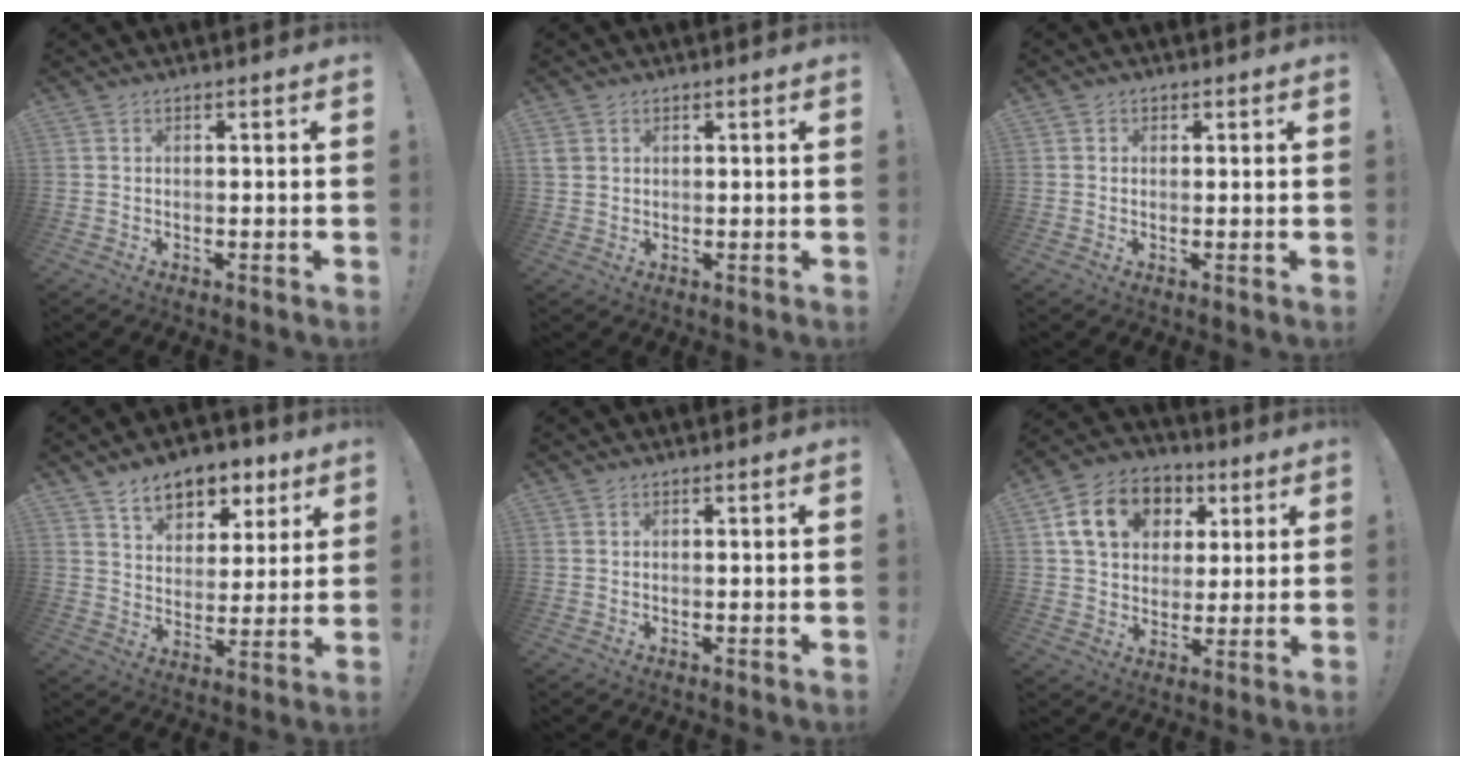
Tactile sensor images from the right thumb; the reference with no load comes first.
{"total": 2.4, "force": [1.2, 1.8, 0.8], "torque": [-0.011, -0.004, 0.024]}
{"total": 1.1, "force": [0.3, 1.1, 0.2], "torque": [0.001, 0.001, 0.004]}
{"total": 10.6, "force": [6.9, 6.6, 4.5], "torque": [-0.059, -0.046, 0.127]}
{"total": 0.0}
{"total": 15.9, "force": [6.0, 12.1, 8.3], "torque": [-0.123, -0.012, 0.118]}